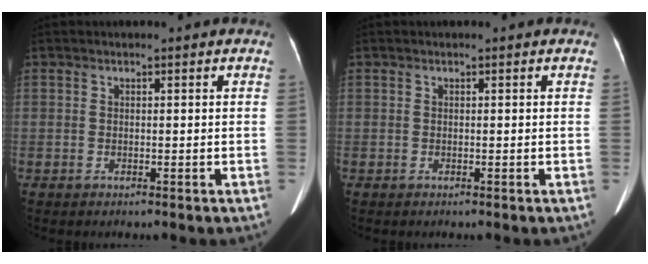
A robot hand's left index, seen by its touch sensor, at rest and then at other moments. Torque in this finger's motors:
{"motor_torque": [0.00, 0.01, 0.00, 0.00]}